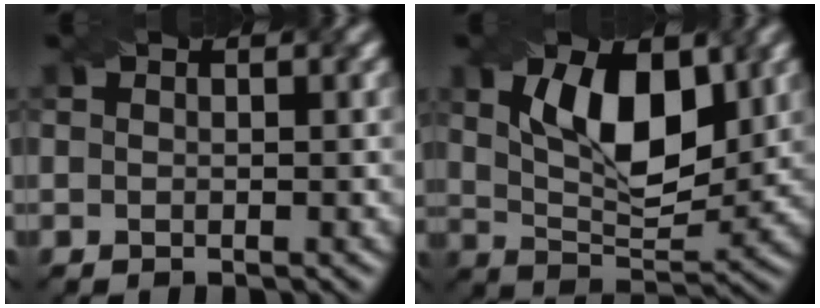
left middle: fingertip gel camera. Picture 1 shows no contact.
{"total": 8.4, "force": [2.7, 3.9, 6.9], "torque": [-0.117, 0.004, 0.046]}